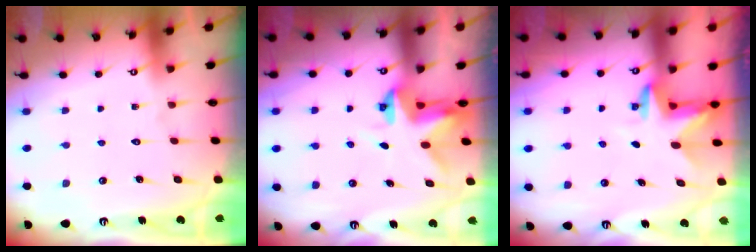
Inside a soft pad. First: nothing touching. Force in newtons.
{"total": 3.9, "press": 3.9, "slide": 0.1}
{"total": 3.6, "press": 3.6, "slide": 0.2}